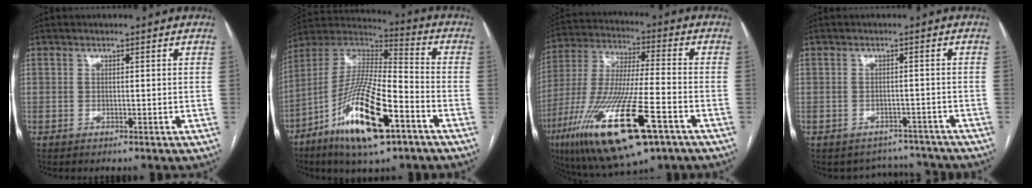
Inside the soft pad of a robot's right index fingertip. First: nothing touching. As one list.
[{"total": 19.3, "force": [-9.4, 4.1, 16.3], "torque": [-0.337, -0.023, -0.168]}, {"total": 22.4, "force": [-10.9, 4.1, 19.1], "torque": [-0.395, -0.046, -0.187]}, {"total": 5.0, "force": [-4.5, 1.9, -0.9], "torque": [0.017, 0.022, -0.053]}]